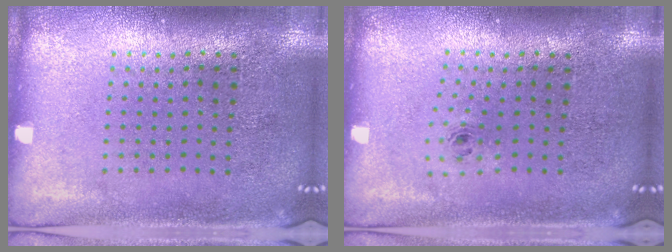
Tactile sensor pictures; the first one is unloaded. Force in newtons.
{"total": 0.7, "press": 0.3, "slide": 0.7}